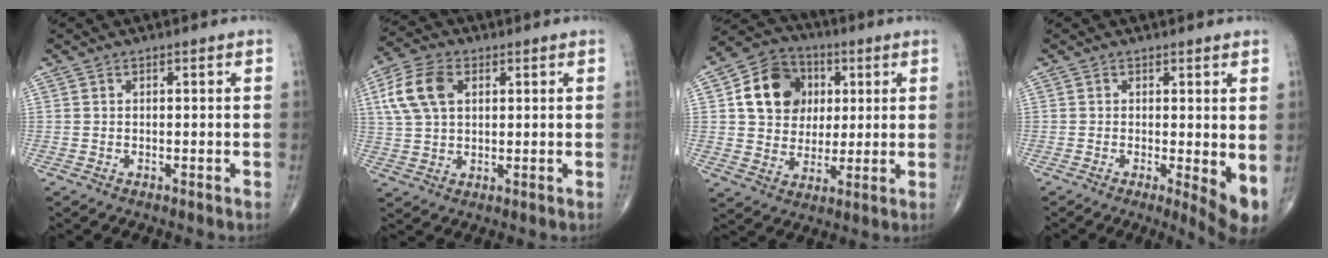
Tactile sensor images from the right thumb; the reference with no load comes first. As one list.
[{"total": 9.9, "force": [2.9, 6.3, 7.1], "torque": [-0.143, 0.008, 0.054]}, {"total": 13.8, "force": [3.3, 11.5, 7.0], "torque": [-0.089, 0.002, 0.055]}, {"total": 5.9, "force": [-0.1, 1.6, 5.6], "torque": [-0.076, -0.015, -0.002]}]